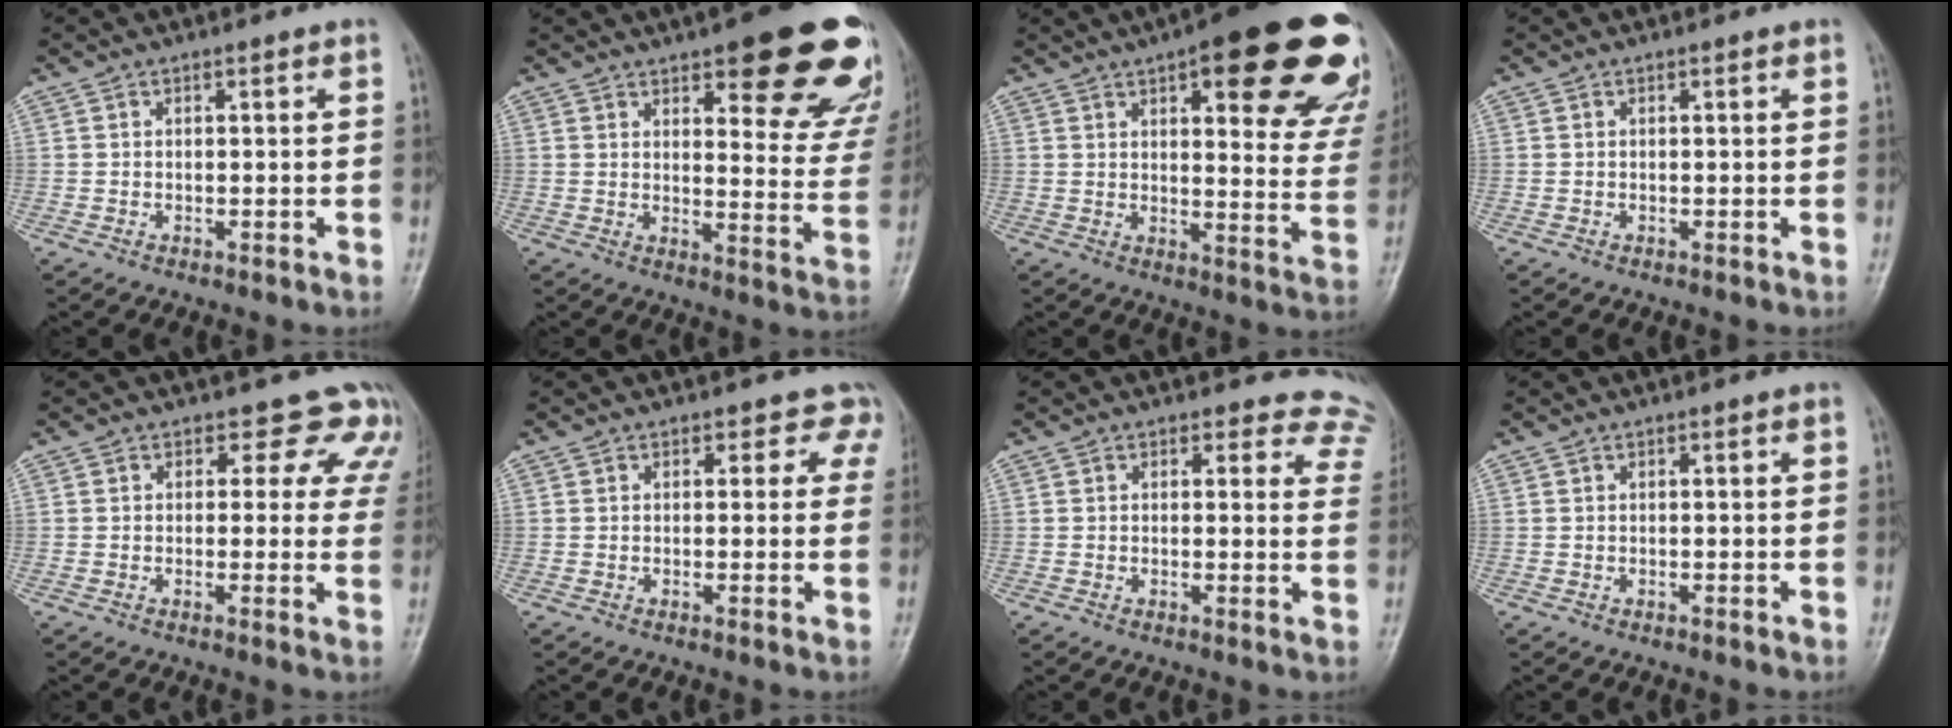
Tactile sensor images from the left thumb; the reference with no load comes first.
{"total": 22.3, "force": [13.5, 7.1, 16.3], "torque": [-0.155, -0.059, 0.161]}
{"total": 26.0, "force": [14.3, 7.9, 20.3], "torque": [-0.203, -0.036, 0.173]}
{"total": 0.0}
{"total": 7.3, "force": [5.5, 4.5, 1.8], "torque": [0.028, -0.020, 0.035]}
{"total": 3.8, "force": [2.7, 2.6, 0.4], "torque": [0.035, -0.011, 0.004]}
{"total": 8.5, "force": [7.5, 4.1, 0.5], "torque": [0.055, -0.033, 0.040]}
{"total": 0.0}